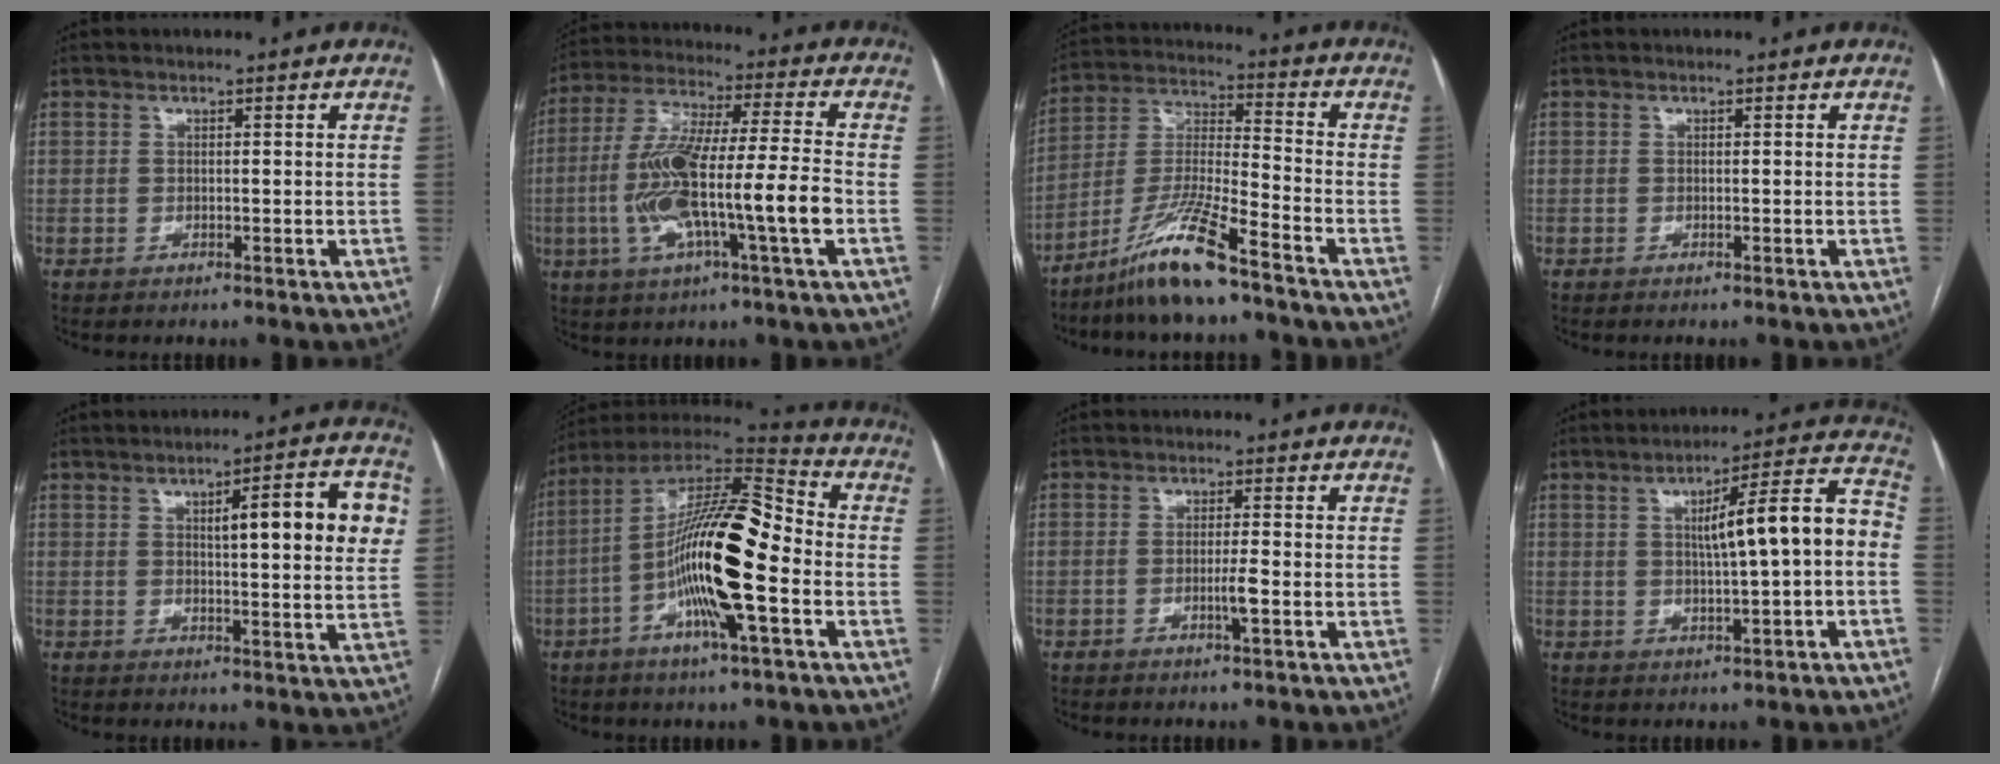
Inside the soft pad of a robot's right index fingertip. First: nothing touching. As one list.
[{"total": 15.7, "force": [-3.5, 0.8, 15.3], "torque": [-0.300, 0.007, -0.064]}, {"total": 11.8, "force": [-8.6, 0.1, 8.0], "torque": [-0.168, -0.018, -0.167]}, {"total": 0.0}, {"total": 11.4, "force": [3.1, 1.7, 10.9], "torque": [-0.142, 0.015, 0.038]}, {"total": 19.3, "force": [-3.8, 2.9, 18.7], "torque": [-0.340, 0.009, -0.068]}, {"total": 2.4, "force": [-0.7, -0.1, 2.3], "torque": [-0.041, -0.001, -0.010]}, {"total": 11.6, "force": [0.1, 1.0, 11.5], "torque": [-0.160, 0.032, 0.002]}]